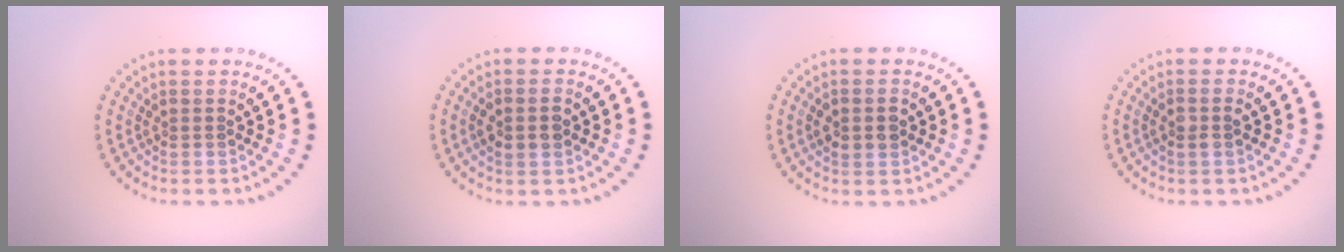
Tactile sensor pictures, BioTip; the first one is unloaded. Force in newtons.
{"total": 2.0, "press": 2.0, "slide": 0.0}
{"total": 2.6, "press": 2.6, "slide": 0.1}
{"total": 1.3, "press": 1.1, "slide": 0.6}